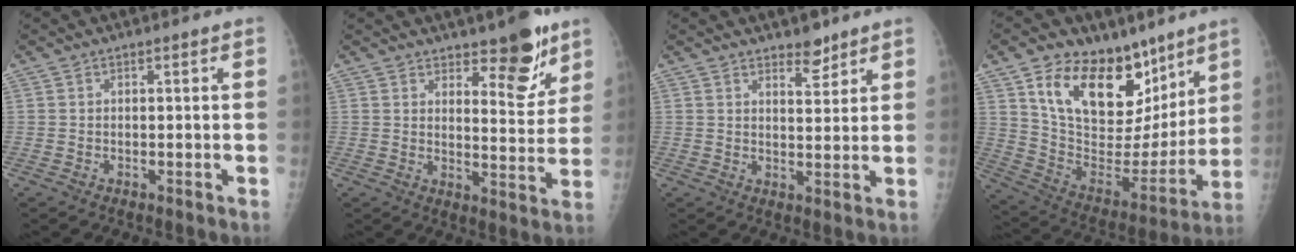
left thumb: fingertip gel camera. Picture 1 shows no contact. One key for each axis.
{"total": 9.2, "fx": 6.3, "fy": 3.7, "fz": 5.6, "tx": -0.043, "ty": -0.049, "tz": 0.094}
{"total": 3.8, "fx": 3.1, "fy": 1.6, "fz": 1.7, "tx": -0.010, "ty": -0.024, "tz": 0.048}
{"total": 23.2, "fx": 13.5, "fy": 13.5, "fz": 13.2, "tx": -0.157, "ty": -0.062, "tz": 0.234}